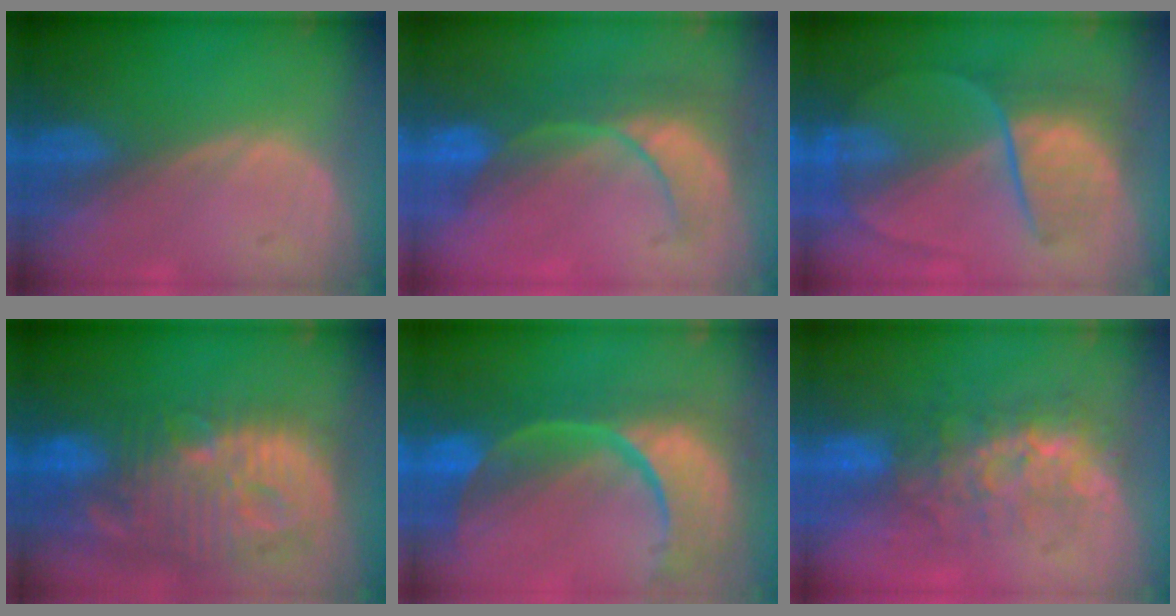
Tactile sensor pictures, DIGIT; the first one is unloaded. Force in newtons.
{"total": 7.8, "press": 7.5, "slide": 1.9}
{"total": 7.3, "press": 6.8, "slide": 2.6}
{"total": 14.3, "press": 12.5, "slide": 6.9}
{"total": 13.8, "press": 10.9, "slide": 8.4}
{"total": 8.0, "press": 7.6, "slide": 2.4}